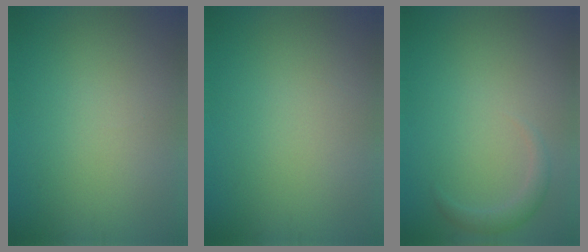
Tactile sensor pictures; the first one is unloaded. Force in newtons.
{"total": 0.0}
{"total": 1.4, "press": 1.4, "slide": 0.1}